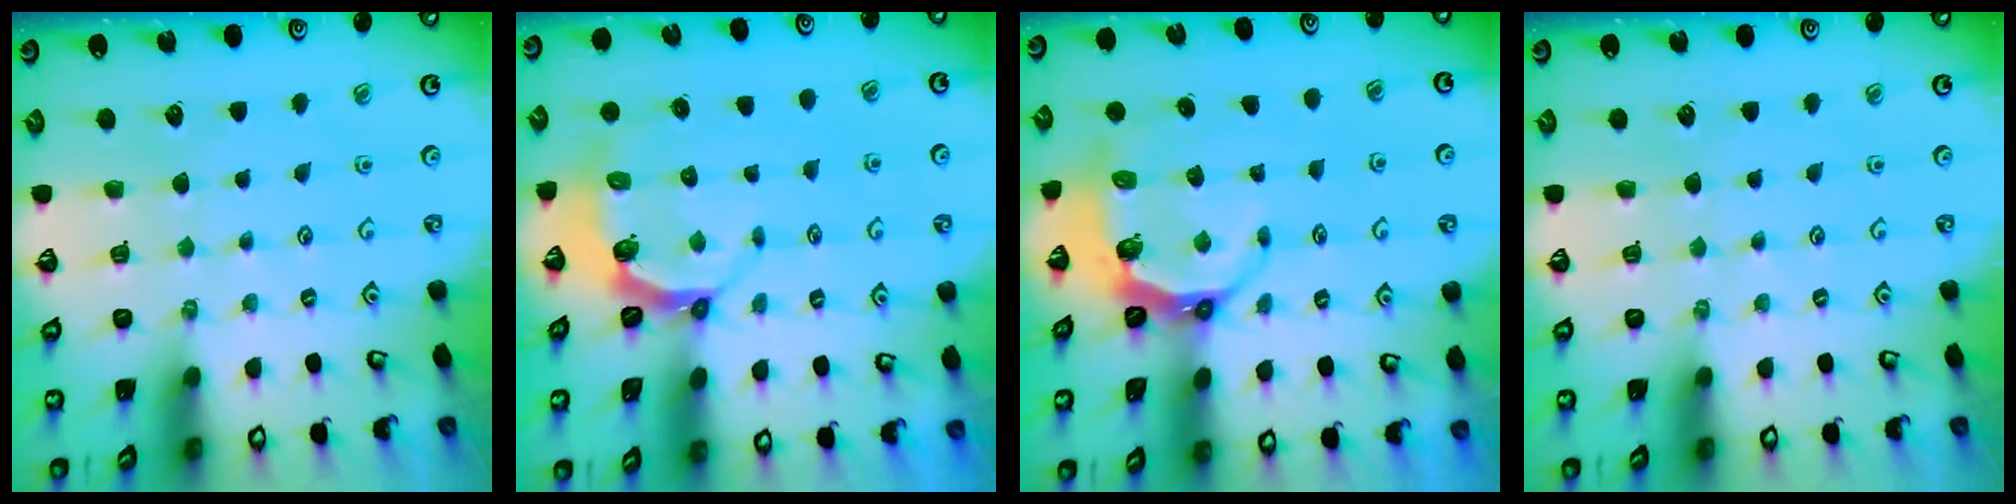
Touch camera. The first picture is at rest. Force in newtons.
{"total": 4.7, "press": 3.7, "slide": 2.8}
{"total": 6.8, "press": 5.8, "slide": 3.7}
{"total": 0.0}